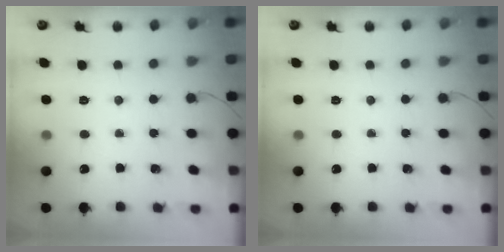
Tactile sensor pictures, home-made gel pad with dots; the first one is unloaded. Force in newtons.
{"total": 0.0}